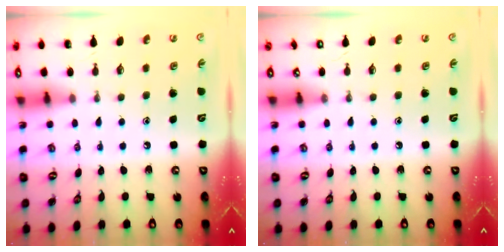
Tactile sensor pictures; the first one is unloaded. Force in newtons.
{"total": 0.0}